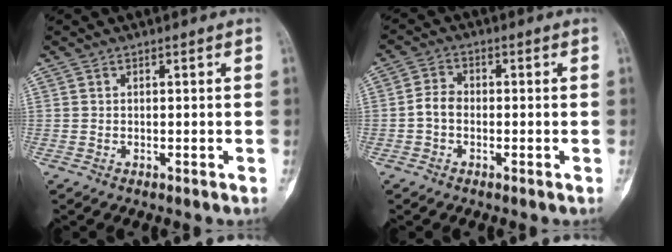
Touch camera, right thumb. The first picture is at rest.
{"total": 3.5, "force": [-0.9, 2.6, 2.1], "torque": [-0.035, 0.012, -0.025]}